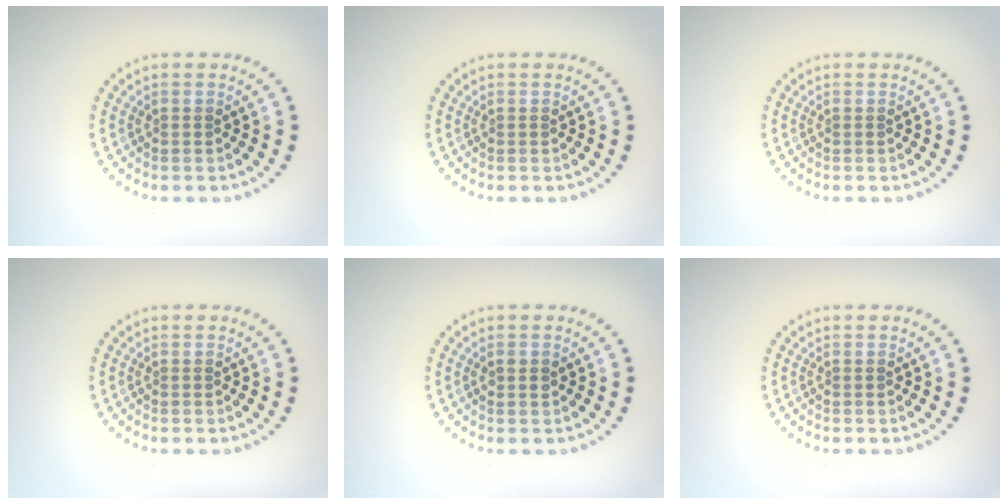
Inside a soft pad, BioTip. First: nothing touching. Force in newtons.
{"total": 0.0}
{"total": 0.0}
{"total": 0.0}
{"total": 1.2, "press": 1.2, "slide": 0.2}
{"total": 0.0}